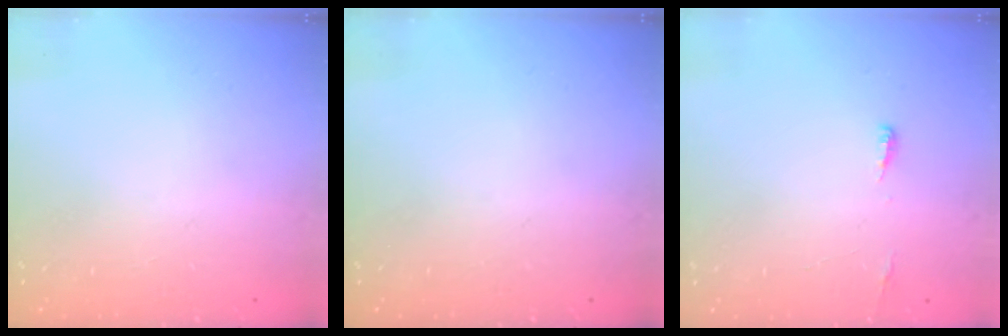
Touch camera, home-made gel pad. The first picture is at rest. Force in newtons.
{"total": 0.0}
{"total": 3.7, "press": 3.5, "slide": 1.2}